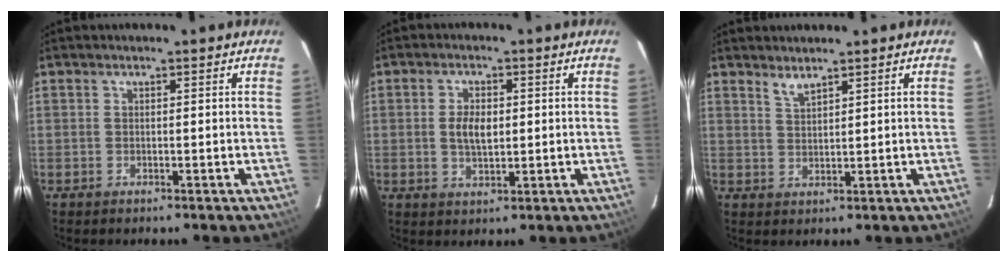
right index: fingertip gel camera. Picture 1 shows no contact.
{"total": 4.7, "force": [0.3, 2.6, 4.0], "torque": [-0.074, 0.002, 0.008]}
{"total": 2.3, "force": [2.0, 0.2, 1.1], "torque": [-0.020, 0.000, 0.037]}